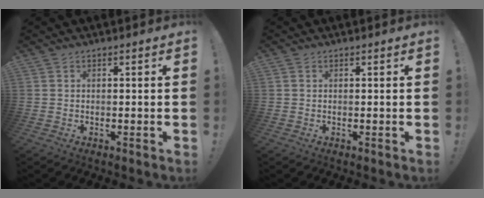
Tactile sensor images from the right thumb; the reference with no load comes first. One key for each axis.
{"total": 0.0}